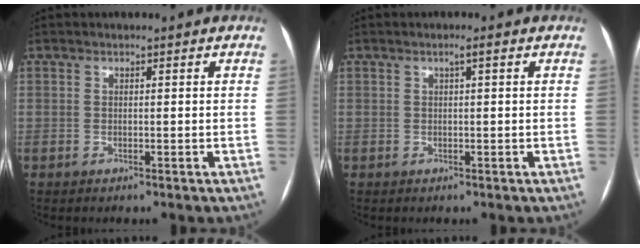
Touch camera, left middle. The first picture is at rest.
{"total": 0.9, "force": [0.3, -0.1, 0.8], "torque": [-0.013, 0.002, 0.005]}